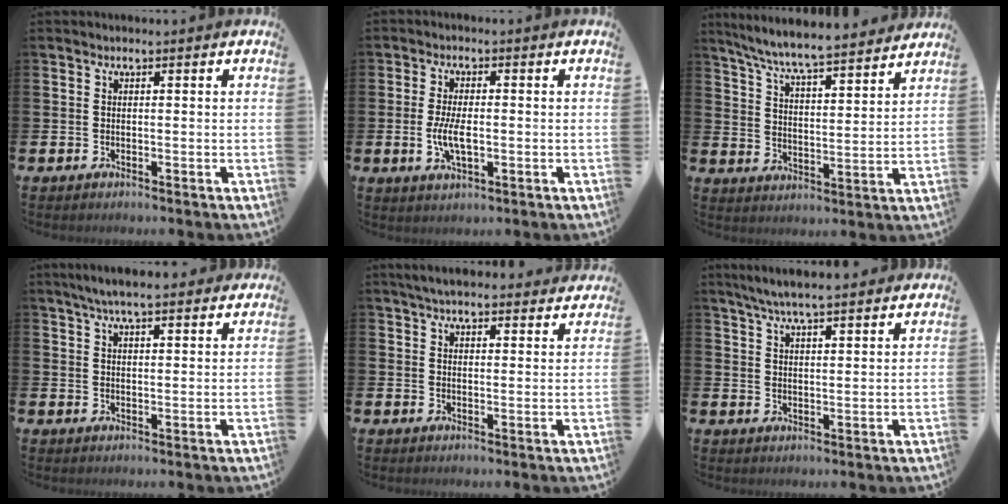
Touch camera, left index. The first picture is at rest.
{"total": 4.9, "force": [-0.6, 2.2, 4.3], "torque": [-0.079, 0.000, -0.012]}
{"total": 7.4, "force": [7.1, 0.2, 2.2], "torque": [-0.071, -0.055, 0.122]}
{"total": 5.3, "force": [4.8, 0.8, 2.1], "torque": [-0.047, -0.013, 0.085]}
{"total": 5.0, "force": [4.8, 0.9, 1.3], "torque": [-0.031, -0.019, 0.086]}
{"total": 6.0, "force": [5.6, 0.5, 2.0], "torque": [-0.049, -0.022, 0.101]}